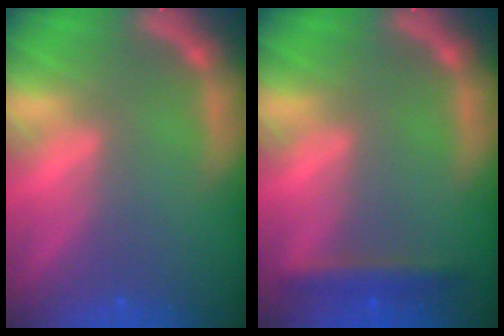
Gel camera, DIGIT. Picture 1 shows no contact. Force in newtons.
{"total": 2.4}